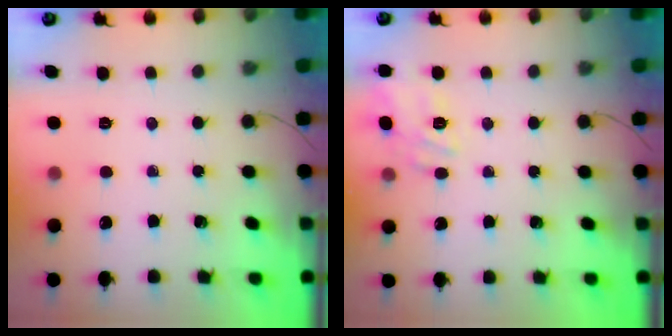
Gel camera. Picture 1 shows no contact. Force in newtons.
{"total": 14.0, "press": 14.0, "slide": 0.5}